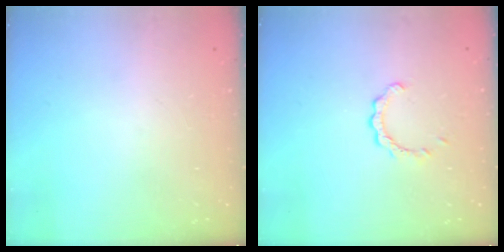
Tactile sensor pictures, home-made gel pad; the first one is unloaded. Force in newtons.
{"total": 2.9, "press": 2.8, "slide": 0.4}